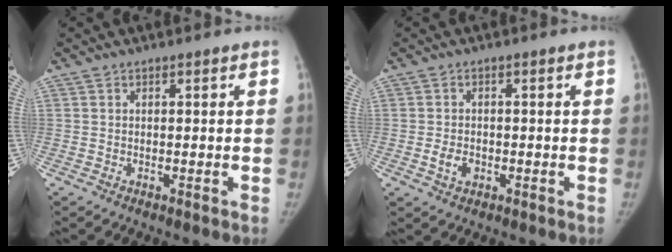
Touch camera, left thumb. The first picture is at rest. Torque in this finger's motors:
{"motor_torque": [-0.38, 0.32, 0.08, -0.34, -0.01]}